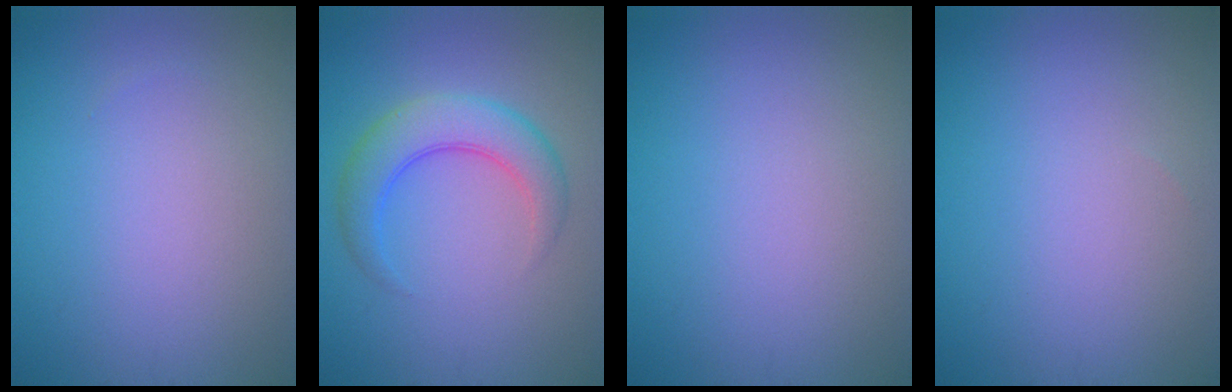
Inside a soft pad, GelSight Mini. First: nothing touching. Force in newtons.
{"total": 4.7, "press": 4.7, "slide": 0.2}
{"total": 0.0}
{"total": 0.0}